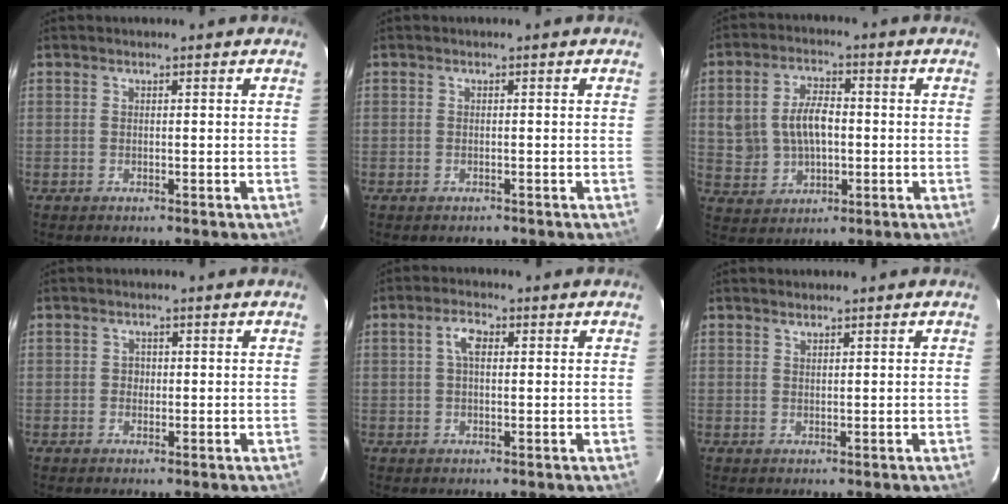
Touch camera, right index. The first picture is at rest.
{"total": 0.8, "force": [-0.6, 0.5, 0.1], "torque": [-0.004, 0.001, -0.008]}
{"total": 9.3, "force": [0.2, 6.4, 6.7], "torque": [-0.141, 0.017, 0.018]}
{"total": 1.1, "force": [-0.2, 1.1, 0.1], "torque": [0.001, 0.002, -0.001]}
{"total": 3.2, "force": [0.8, 1.5, 2.7], "torque": [-0.053, 0.011, 0.015]}
{"total": 1.0, "force": [0.9, 0.0, 0.3], "torque": [-0.006, 0.001, 0.016]}